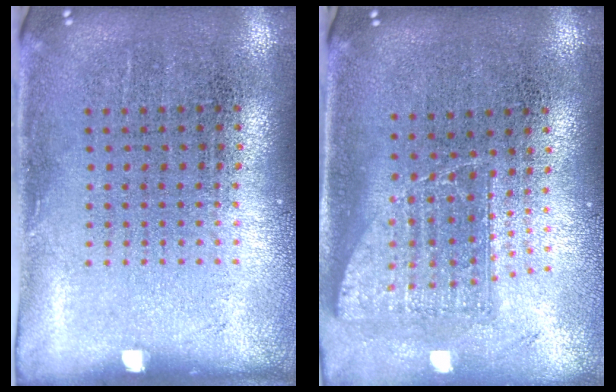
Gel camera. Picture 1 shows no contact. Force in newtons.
{"total": 1.5, "press": 1.2, "slide": 0.9}